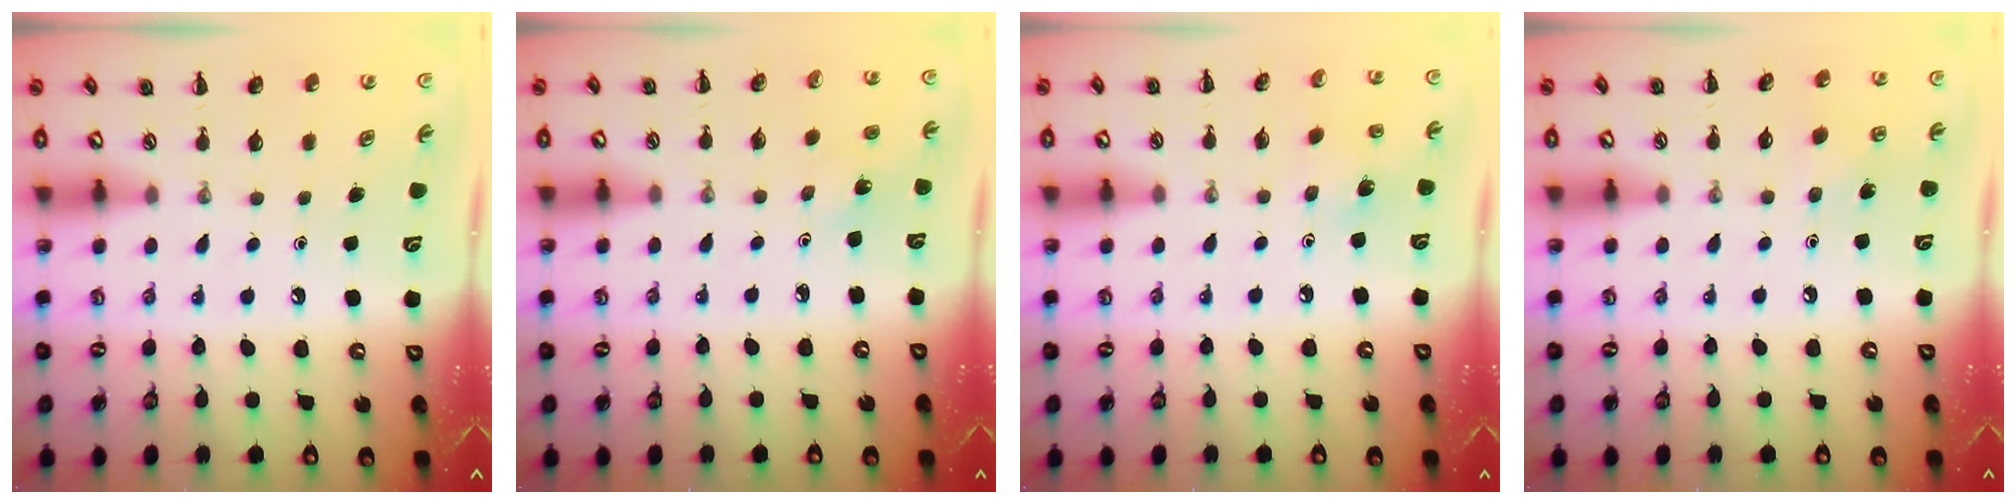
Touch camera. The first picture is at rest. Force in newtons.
{"total": 2.1, "press": 2.0, "slide": 0.7}
{"total": 2.6, "press": 2.5, "slide": 0.8}
{"total": 2.6, "press": 2.4, "slide": 0.9}